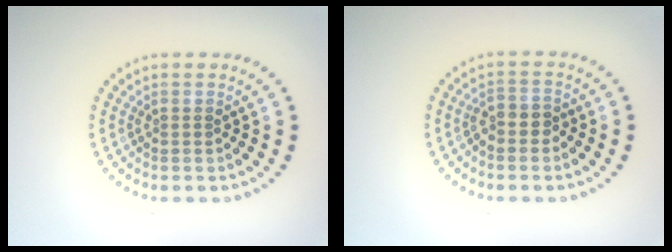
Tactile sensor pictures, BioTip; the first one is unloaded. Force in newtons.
{"total": 1.9, "press": 1.6, "slide": 0.9}